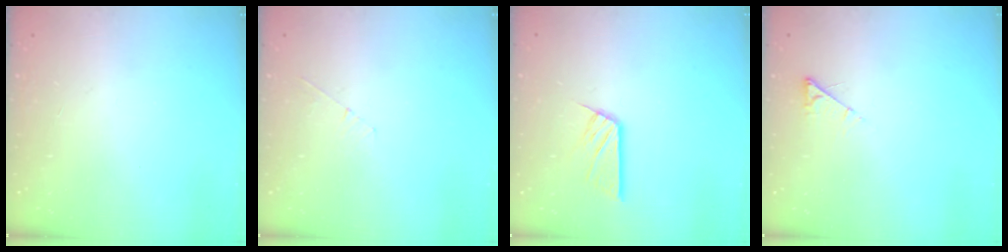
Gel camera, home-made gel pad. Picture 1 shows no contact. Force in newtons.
{"total": 3.6, "press": 3.5, "slide": 0.4}
{"total": 9.0, "press": 9.0, "slide": 0.9}
{"total": 4.2, "press": 4.1, "slide": 0.6}